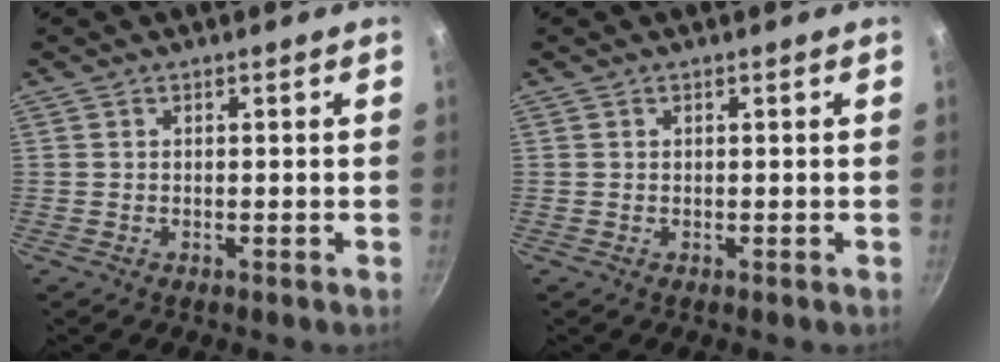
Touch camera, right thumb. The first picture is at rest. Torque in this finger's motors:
{"motor_torque": [-0.03, 0.00, -0.02, 0.00, 0.00]}